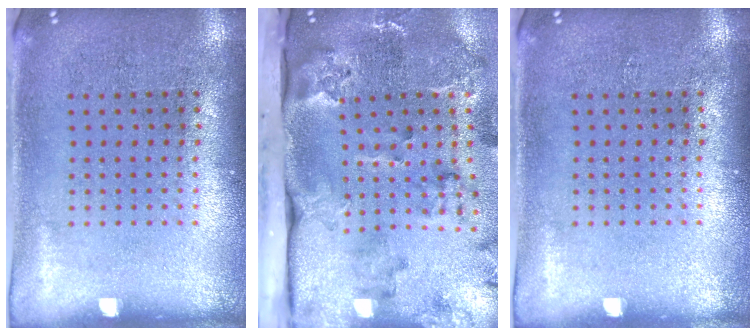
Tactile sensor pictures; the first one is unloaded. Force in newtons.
{"total": 3.8, "press": 2.7, "slide": 2.6}
{"total": 0.0}